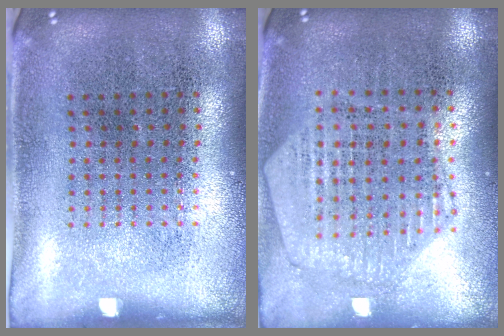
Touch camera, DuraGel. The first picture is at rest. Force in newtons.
{"total": 1.1, "press": 1.1, "slide": 0.1}